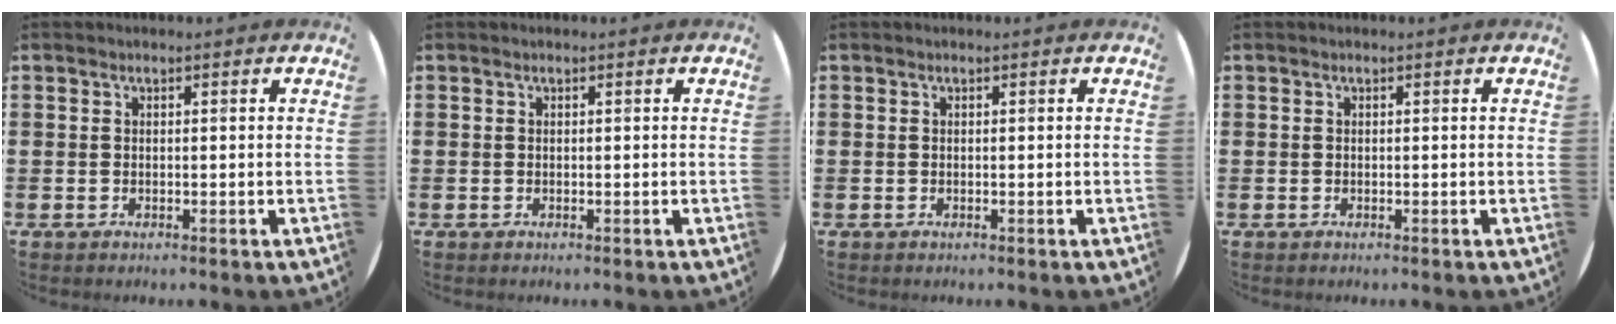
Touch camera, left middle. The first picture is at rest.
{"total": 0.0}
{"total": 0.0}
{"total": 0.0}